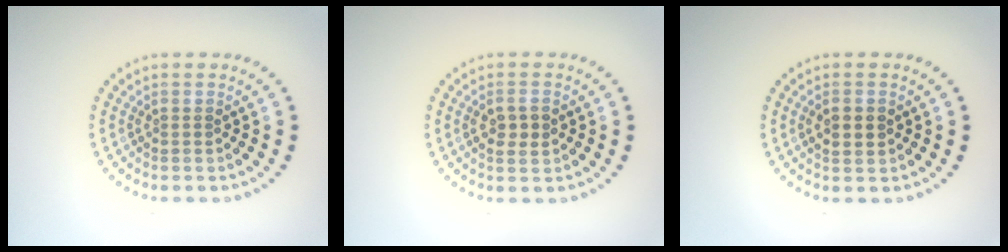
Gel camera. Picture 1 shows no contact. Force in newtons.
{"total": 2.1, "press": 2.1, "slide": 0.3}
{"total": 1.8, "press": 1.8, "slide": 0.2}